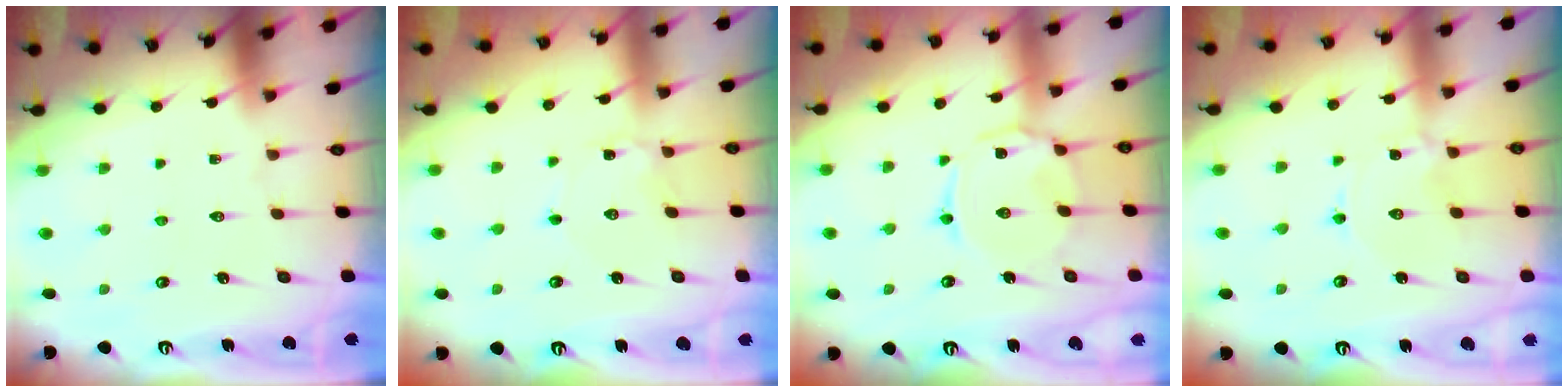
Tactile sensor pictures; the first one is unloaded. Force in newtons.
{"total": 1.9, "press": 1.9, "slide": 0.2}
{"total": 4.3, "press": 4.3, "slide": 0.4}
{"total": 0.0}